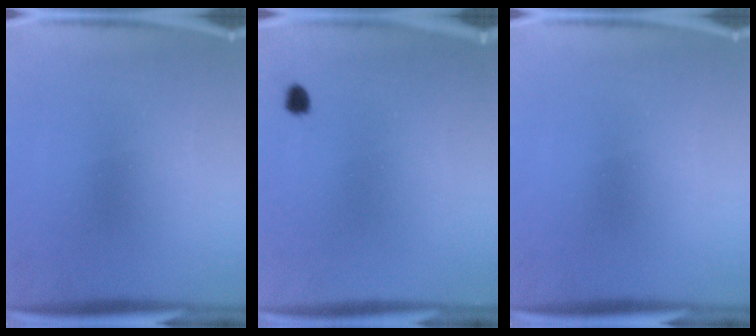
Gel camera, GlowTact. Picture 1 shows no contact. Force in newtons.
{"total": 1.4}
{"total": 0.0}